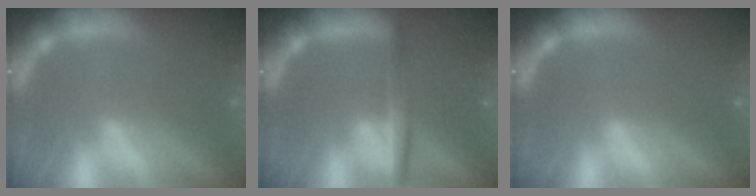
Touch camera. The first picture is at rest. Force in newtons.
{"total": 3.0}
{"total": 0.0}